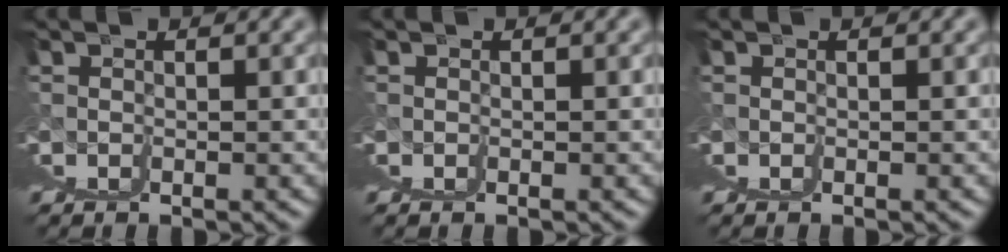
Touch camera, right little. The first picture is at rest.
{"total": 0.0}
{"total": 0.0}